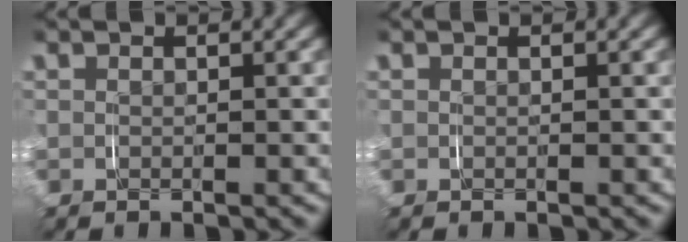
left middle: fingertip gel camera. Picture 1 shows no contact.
{"total": 0.0}